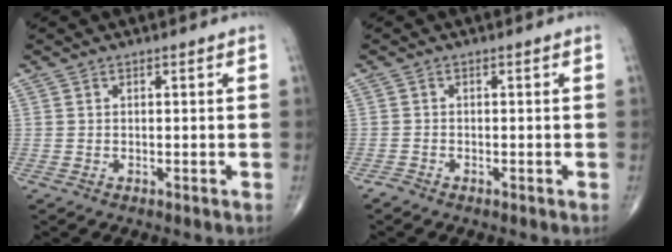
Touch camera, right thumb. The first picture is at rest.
{"total": 0.8, "force": [-0.8, 0.3, 0.1], "torque": [-0.004, 0.000, -0.019]}